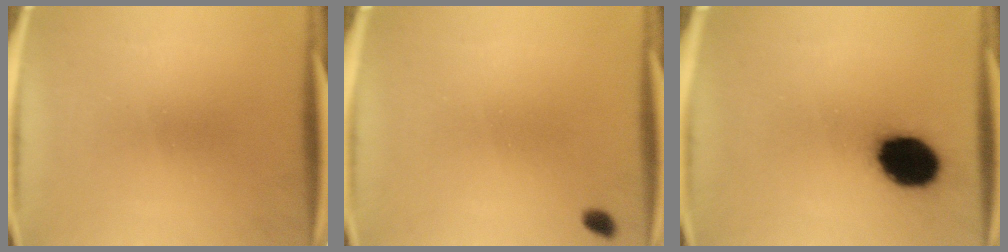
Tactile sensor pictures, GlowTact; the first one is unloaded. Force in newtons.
{"total": 1.2}
{"total": 14.4}